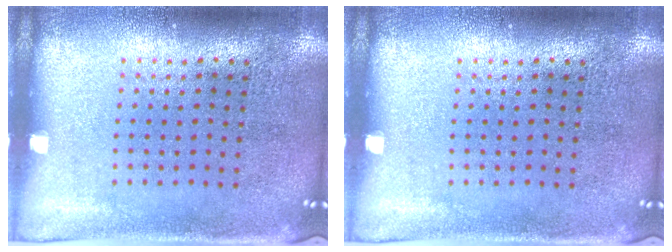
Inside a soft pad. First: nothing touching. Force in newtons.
{"total": 0.0}